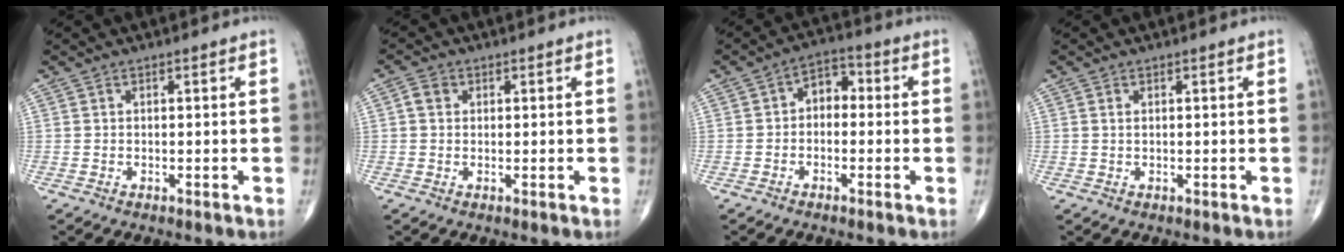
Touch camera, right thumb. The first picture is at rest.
{"total": 2.3, "force": [0.5, 1.9, 1.2], "torque": [-0.018, 0.005, 0.008]}
{"total": 5.0, "force": [-0.3, 3.5, 3.5], "torque": [-0.030, 0.025, -0.022]}
{"total": 0.6, "force": [0.2, 0.3, 0.5], "torque": [-0.012, 0.003, 0.005]}